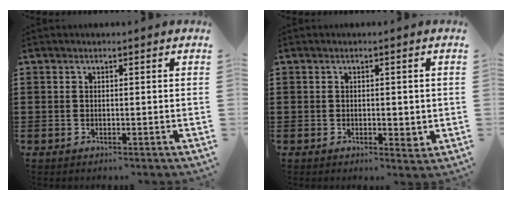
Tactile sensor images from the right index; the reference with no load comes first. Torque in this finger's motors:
{"motor_torque": [-0.24, 0.24, 0.02, 0.00]}